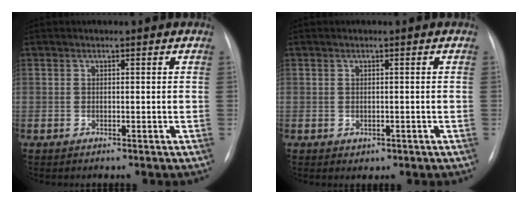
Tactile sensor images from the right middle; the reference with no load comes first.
{"total": 1.0, "force": [-0.2, 0.8, 0.5], "torque": [-0.006, 0.000, 0.002]}